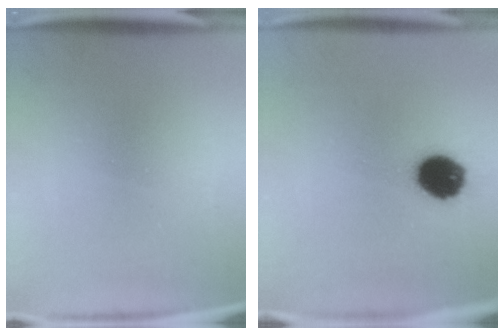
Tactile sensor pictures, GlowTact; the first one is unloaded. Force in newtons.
{"total": 10.8}